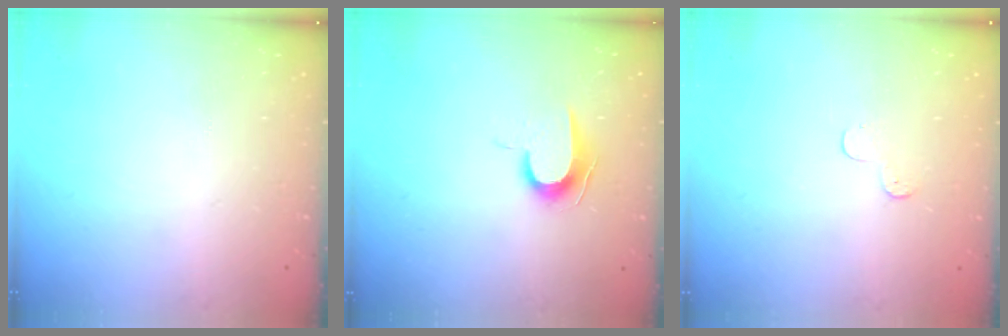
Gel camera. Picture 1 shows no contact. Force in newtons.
{"total": 7.8, "press": 7.8, "slide": 0.7}
{"total": 3.5, "press": 3.5, "slide": 0.4}